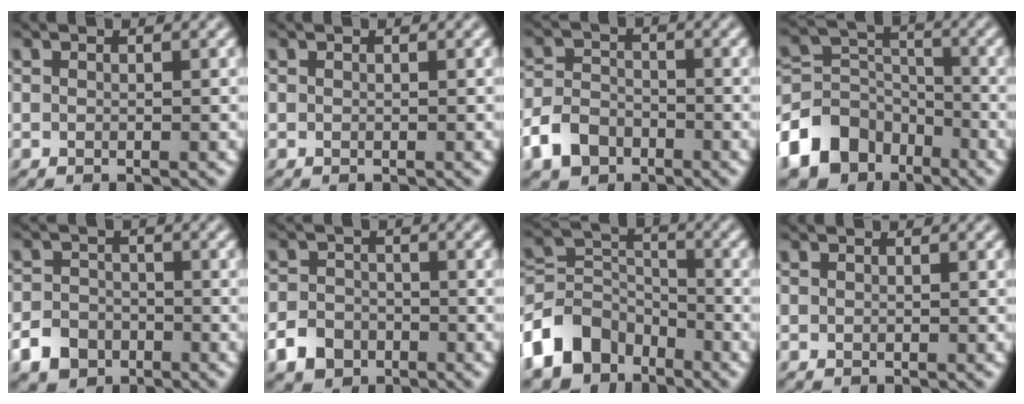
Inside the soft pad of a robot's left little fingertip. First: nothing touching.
{"total": 0.0}
{"total": 4.2, "force": [-2.6, 2.8, 1.7], "torque": [-0.042, 0.002, -0.054]}
{"total": 8.8, "force": [-5.2, 6.3, 3.3], "torque": [-0.064, 0.012, -0.114]}
{"total": 4.0, "force": [-2.5, 2.9, 1.2], "torque": [-0.020, -0.002, -0.051]}
{"total": 3.4, "force": [-2.0, 2.5, 1.1], "torque": [-0.026, 0.001, -0.042]}
{"total": 7.6, "force": [-4.8, 5.1, 3.0], "torque": [-0.058, 0.001, -0.109]}
{"total": 0.0}